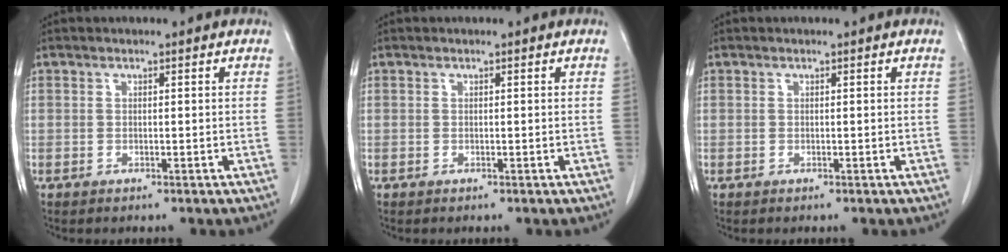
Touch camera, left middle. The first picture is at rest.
{"total": 0.0}
{"total": 0.0}